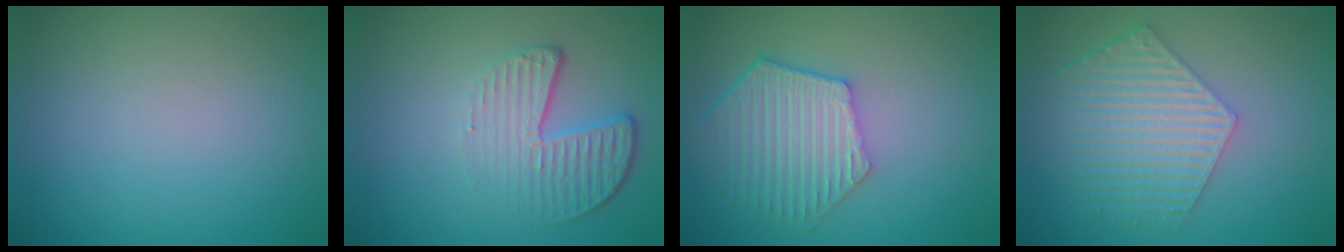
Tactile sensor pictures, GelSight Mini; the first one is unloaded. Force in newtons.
{"total": 4.5, "press": 3.0, "slide": 3.3}
{"total": 5.8, "press": 4.6, "slide": 3.5}
{"total": 5.9, "press": 4.5, "slide": 3.8}